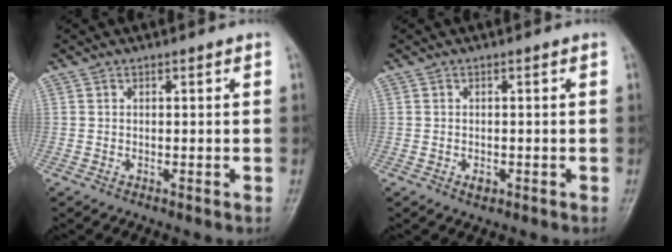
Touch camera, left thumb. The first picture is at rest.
{"total": 1.3, "force": [-0.6, 0.9, 0.8], "torque": [-0.007, 0.003, -0.007]}